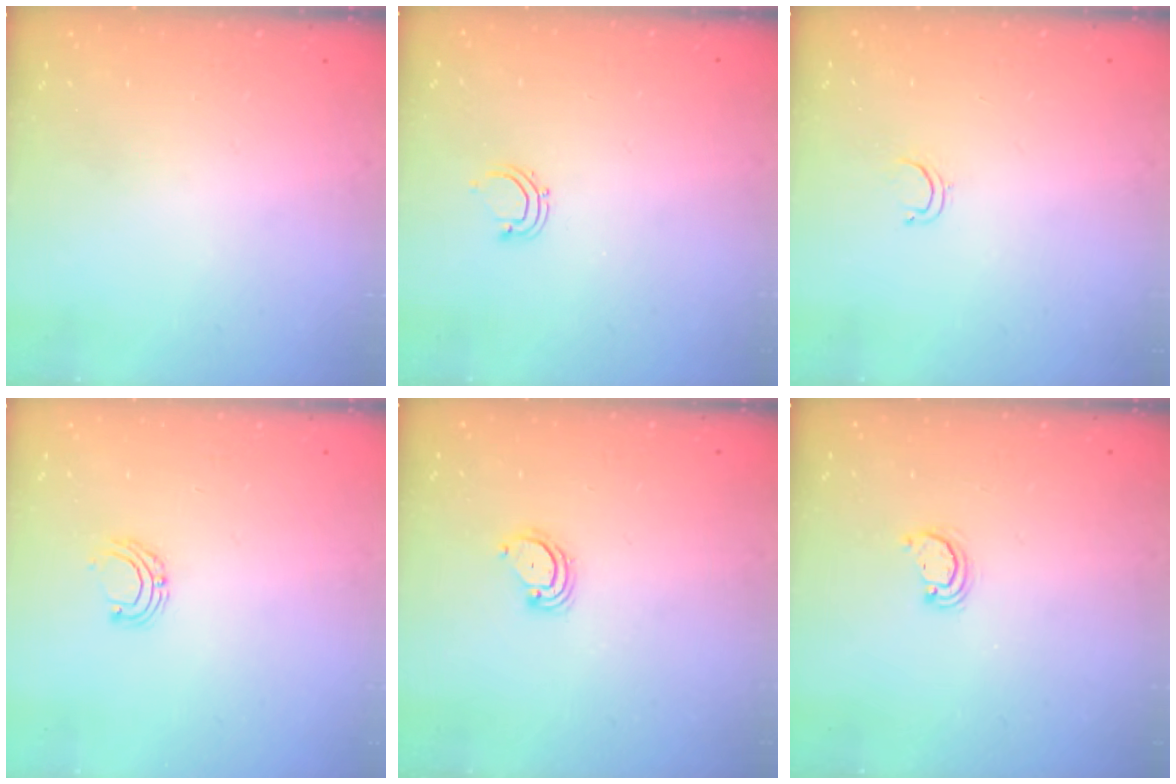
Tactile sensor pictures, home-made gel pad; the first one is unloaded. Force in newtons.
{"total": 3.9, "press": 3.8, "slide": 0.7}
{"total": 2.6, "press": 2.5, "slide": 0.4}
{"total": 5.9, "press": 5.9, "slide": 0.6}
{"total": 3.1, "press": 3.1, "slide": 0.3}
{"total": 2.5, "press": 2.5, "slide": 0.3}